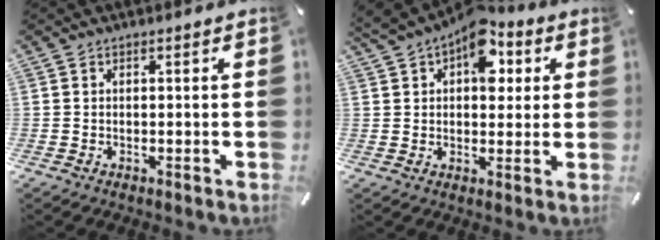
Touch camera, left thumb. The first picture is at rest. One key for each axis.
{"total": 11.0, "fx": 5.5, "fy": 6.8, "fz": 6.6, "tx": -0.089, "ty": -0.028, "tz": 0.094}